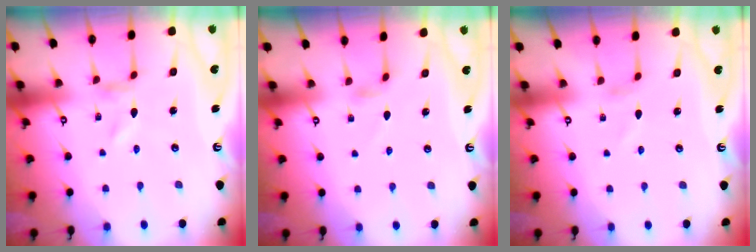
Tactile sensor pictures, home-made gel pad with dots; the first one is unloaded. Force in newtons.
{"total": 2.4, "press": 2.3, "slide": 0.4}
{"total": 0.0}